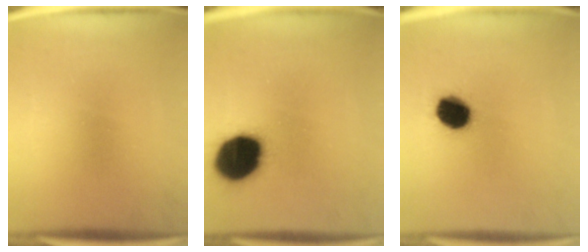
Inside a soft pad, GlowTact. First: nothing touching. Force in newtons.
{"total": 18.2}
{"total": 10.7}